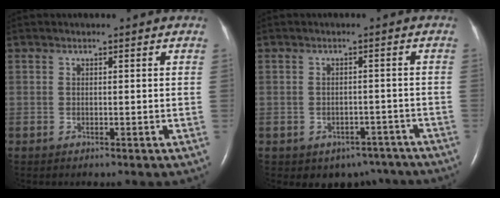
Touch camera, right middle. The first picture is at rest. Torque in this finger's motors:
{"motor_torque": [0.07, -0.08, 0.08, 0.05]}